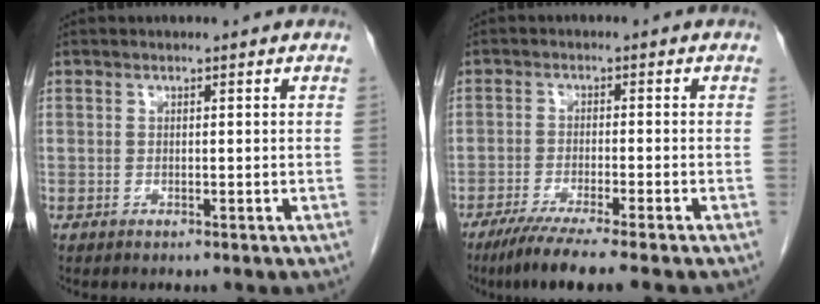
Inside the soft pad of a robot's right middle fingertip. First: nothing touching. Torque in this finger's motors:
{"motor_torque": [0.57, -0.40, 0.12, 0.08]}